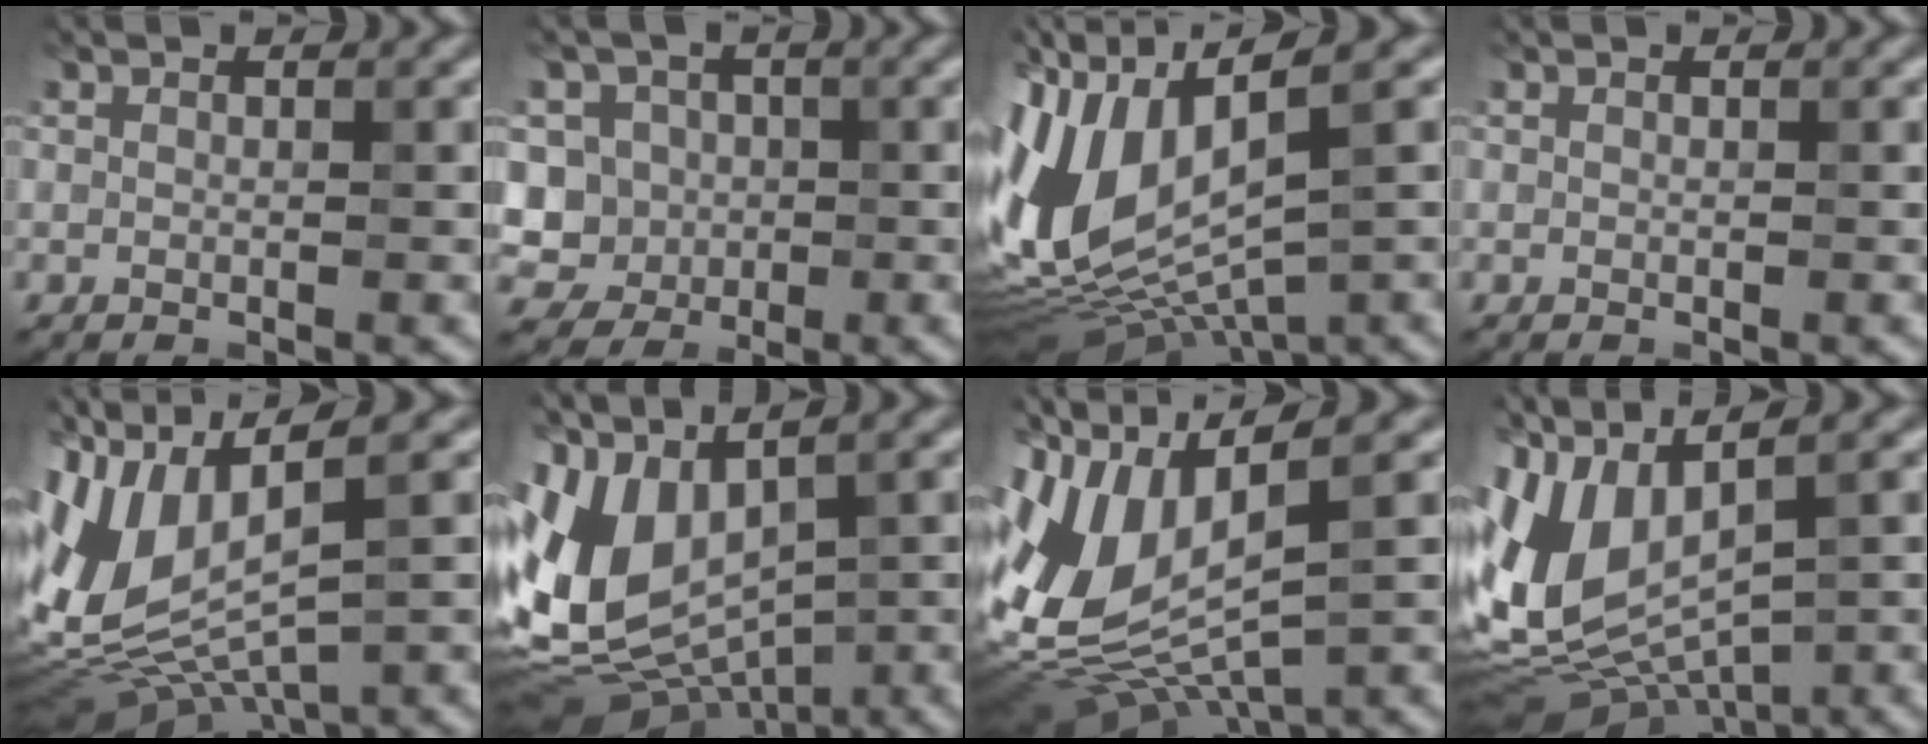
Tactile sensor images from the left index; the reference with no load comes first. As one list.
[{"total": 7.6, "force": [0.2, 7.2, 2.5], "torque": [-0.043, 0.029, -0.021]}, {"total": 14.1, "force": [0.3, 6.4, 12.6], "torque": [-0.285, 0.001, 0.025]}, {"total": 0.0}, {"total": 10.9, "force": [2.2, 5.0, 9.5], "torque": [-0.217, -0.007, 0.052]}, {"total": 11.4, "force": [-0.2, 7.2, 8.8], "torque": [-0.190, -0.012, 0.005]}, {"total": 11.8, "force": [1.4, 5.6, 10.3], "torque": [-0.231, -0.010, 0.034]}, {"total": 11.9, "force": [0.9, 6.4, 10.0], "torque": [-0.243, -0.003, 0.029]}]